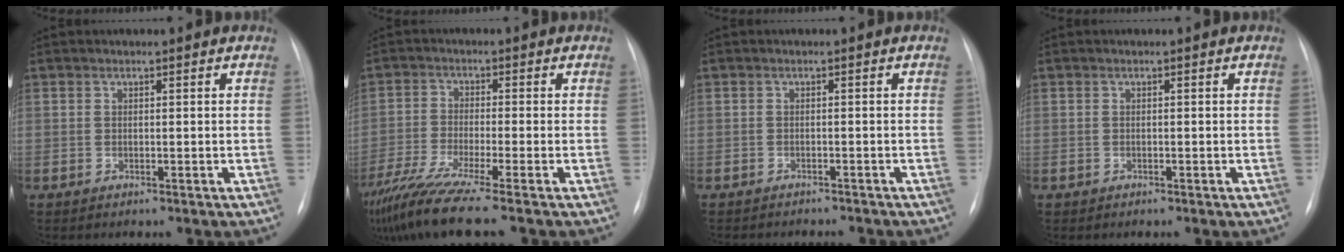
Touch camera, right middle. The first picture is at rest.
{"total": 10.4, "force": [-8.1, -1.4, 6.5], "torque": [-0.122, -0.039, -0.139]}
{"total": 5.9, "force": [-5.5, 1.5, 1.6], "torque": [-0.017, -0.003, -0.063]}
{"total": 0.0}